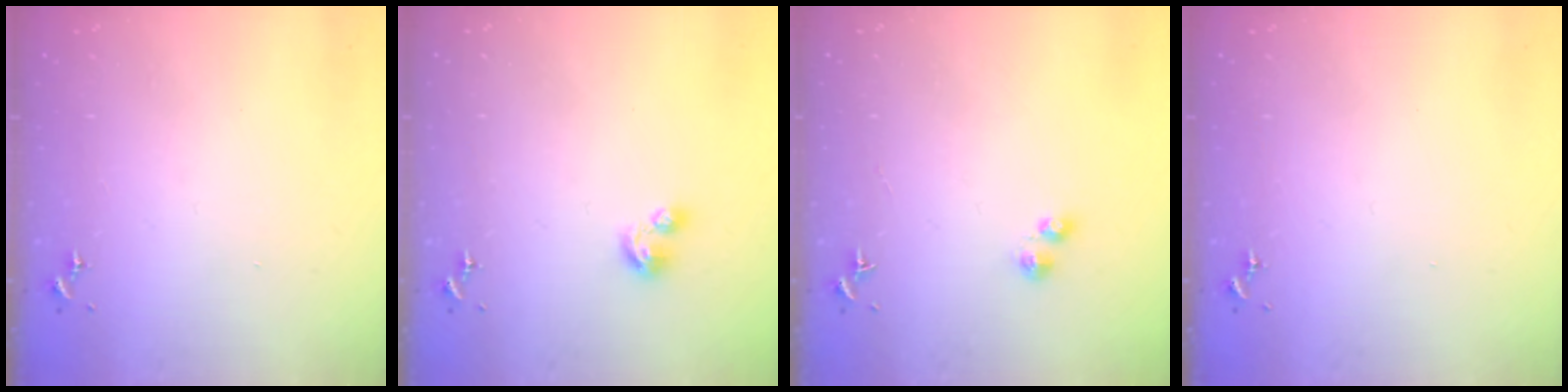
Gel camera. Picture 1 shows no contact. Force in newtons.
{"total": 5.1, "press": 5.1, "slide": 0.6}
{"total": 3.6, "press": 3.6, "slide": 0.5}
{"total": 0.0}